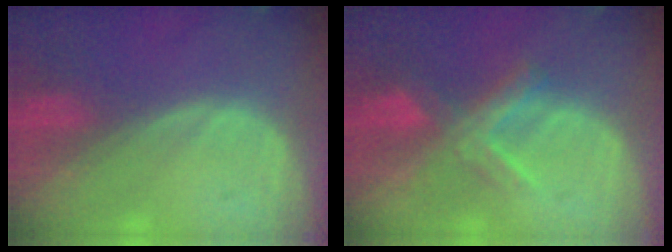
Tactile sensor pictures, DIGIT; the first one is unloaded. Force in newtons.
{"total": 6.9, "press": 6.1, "slide": 3.2}